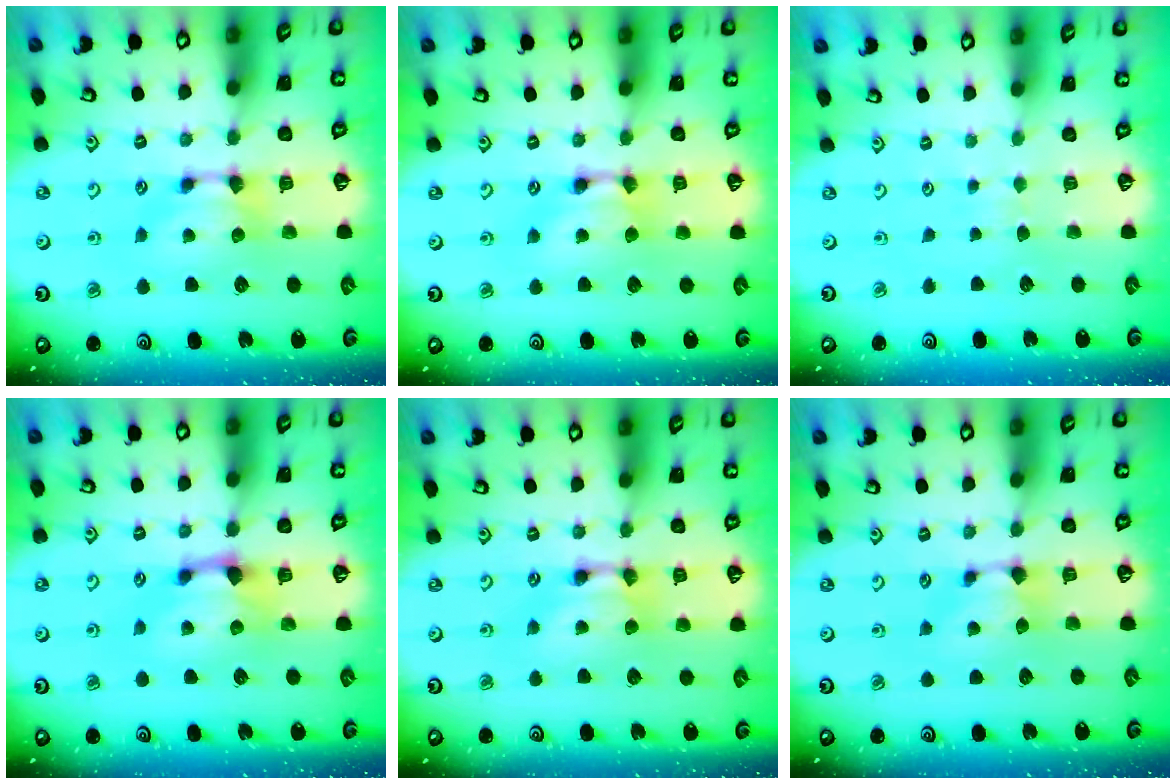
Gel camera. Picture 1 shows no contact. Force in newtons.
{"total": 1.6, "press": 1.6, "slide": 0.1}
{"total": 3.7, "press": 3.7, "slide": 0.4}
{"total": 1.2, "press": 0.3, "slide": 1.2}
{"total": 2.0, "press": 2.0, "slide": 0.1}
{"total": 0.9, "press": 0.7, "slide": 0.6}